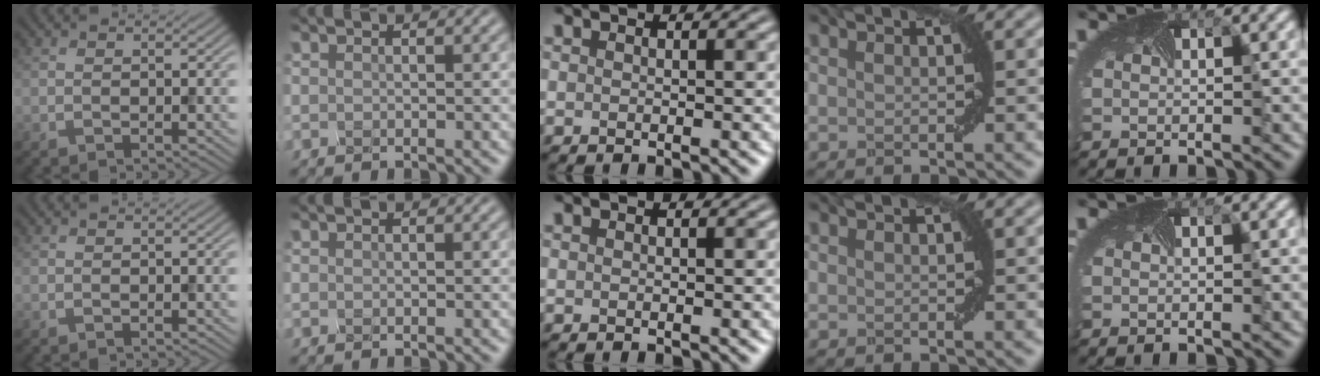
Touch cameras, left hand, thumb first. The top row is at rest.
{}